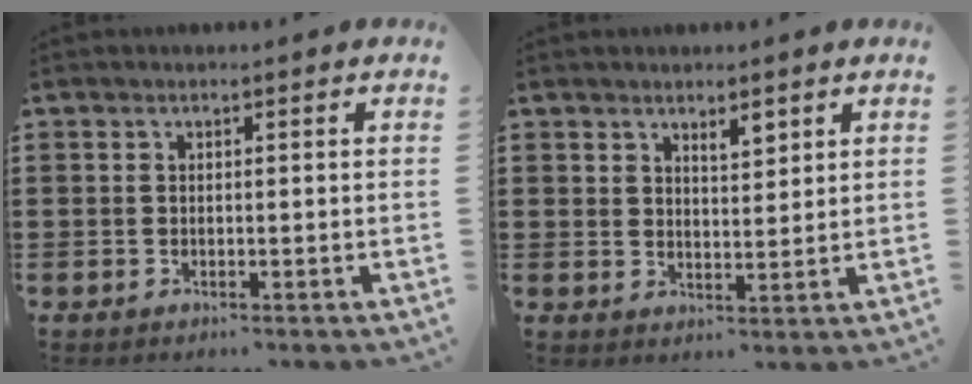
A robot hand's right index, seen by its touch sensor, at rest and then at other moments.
{"total": 3.0, "force": [2.5, 1.2, 1.1], "torque": [-0.018, 0.002, 0.045]}